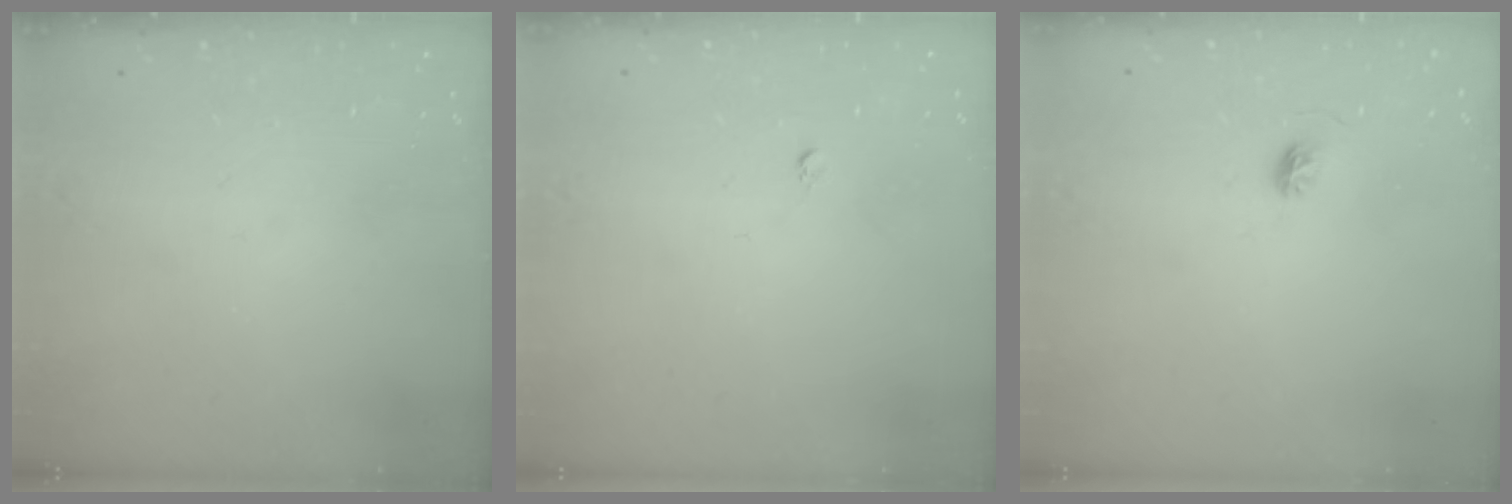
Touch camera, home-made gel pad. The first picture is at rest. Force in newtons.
{"total": 2.5, "press": 2.5, "slide": 0.2}
{"total": 4.5, "press": 4.3, "slide": 1.4}